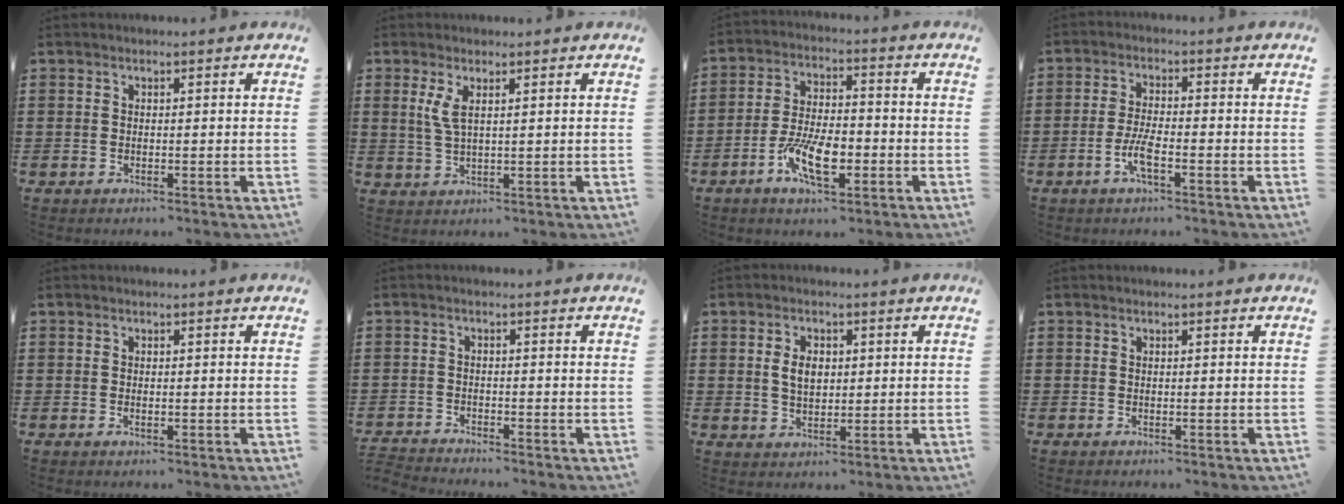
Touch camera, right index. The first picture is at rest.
{"total": 3.1, "force": [1.3, 0.9, 2.7], "torque": [-0.066, 0.000, 0.021]}
{"total": 8.8, "force": [-3.5, 3.5, 7.2], "torque": [-0.150, -0.004, -0.064]}
{"total": 4.3, "force": [-2.0, 0.9, 3.8], "torque": [-0.091, -0.008, -0.043]}
{"total": 0.7, "force": [-0.2, 0.1, 0.7], "torque": [-0.014, -0.004, -0.002]}
{"total": 2.0, "force": [-2.0, -0.1, -0.2], "torque": [-0.001, 0.000, -0.043]}
{"total": 3.9, "force": [0.5, 2.4, 3.0], "torque": [-0.057, 0.007, 0.006]}
{"total": 0.0}